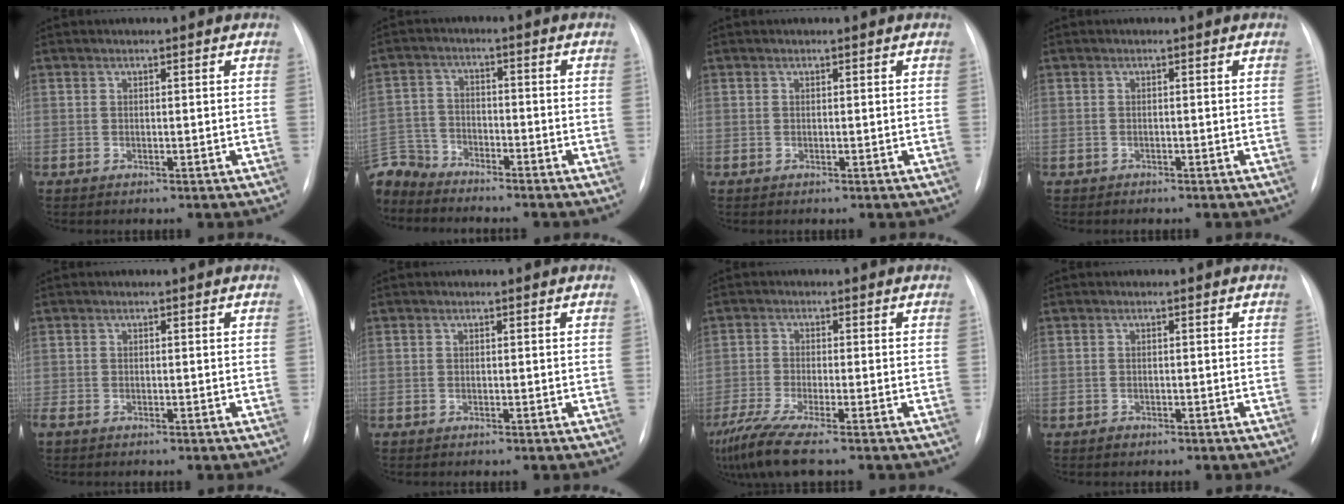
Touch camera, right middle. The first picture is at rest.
{"total": 8.7, "force": [-8.3, 2.5, 0.7], "torque": [-0.022, 0.003, -0.163]}
{"total": 0.0}
{"total": 0.6, "force": [-0.5, 0.4, 0.0], "torque": [-0.007, 0.002, -0.009]}
{"total": 1.8, "force": [-1.3, 0.7, 0.9], "torque": [-0.021, -0.005, -0.021]}
{"total": 0.0}
{"total": 8.5, "force": [-6.5, 0.1, 5.4], "torque": [-0.106, -0.025, -0.117]}
{"total": 0.9, "force": [-0.7, 0.6, 0.1], "torque": [-0.001, 0.002, -0.010]}